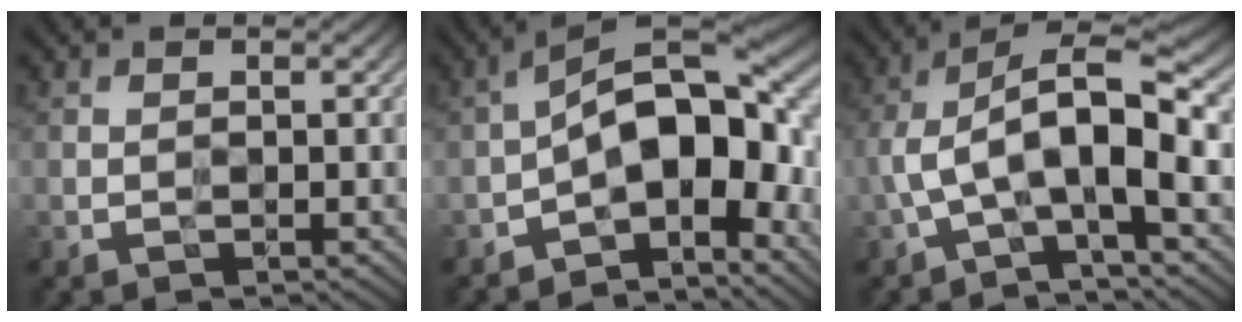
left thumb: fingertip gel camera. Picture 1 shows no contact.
{"total": 11.5, "force": [-3.7, 5.2, 9.6], "torque": [-0.142, 0.009, -0.076]}
{"total": 9.3, "force": [-1.8, 3.0, 8.6], "torque": [-0.172, 0.013, -0.041]}